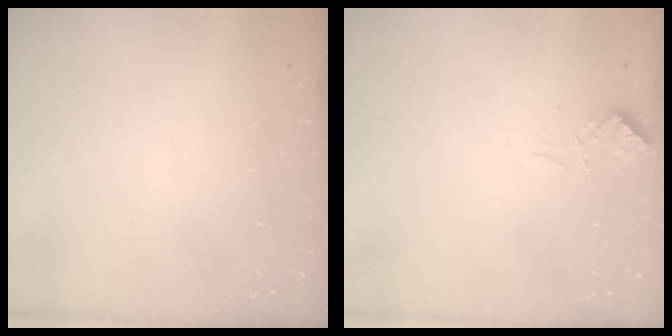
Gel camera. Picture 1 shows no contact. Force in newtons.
{"total": 1.0, "press": 0.6, "slide": 0.8}